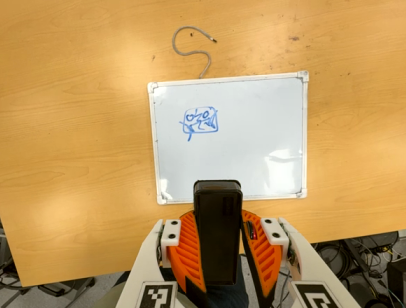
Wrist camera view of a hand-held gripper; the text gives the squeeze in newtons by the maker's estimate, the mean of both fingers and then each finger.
{"total": 9.8, "left": 8.1, "right": 11.5}